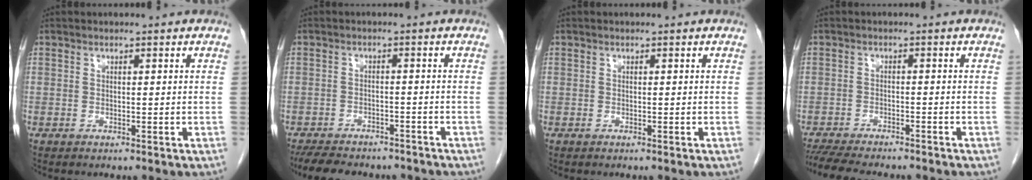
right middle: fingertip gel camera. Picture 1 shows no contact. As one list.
[{"total": 12.4, "force": [-10.6, 4.3, 4.8], "torque": [-0.094, -0.005, -0.142]}, {"total": 0.0}, {"total": 11.4, "force": [-10.0, 1.9, 5.1], "torque": [-0.078, -0.014, -0.146]}]